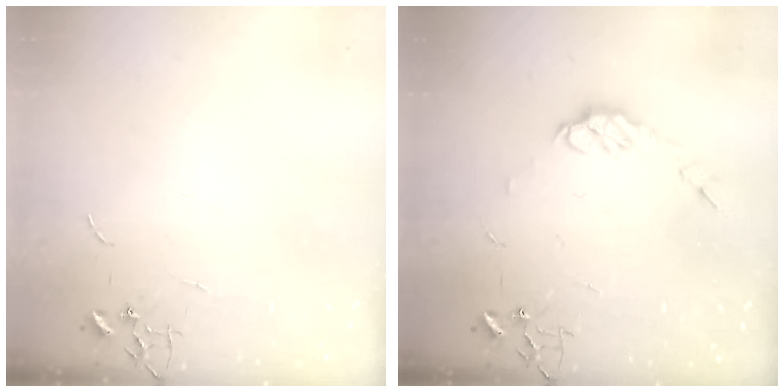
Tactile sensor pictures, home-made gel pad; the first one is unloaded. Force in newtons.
{"total": 7.3, "press": 7.2, "slide": 0.4}